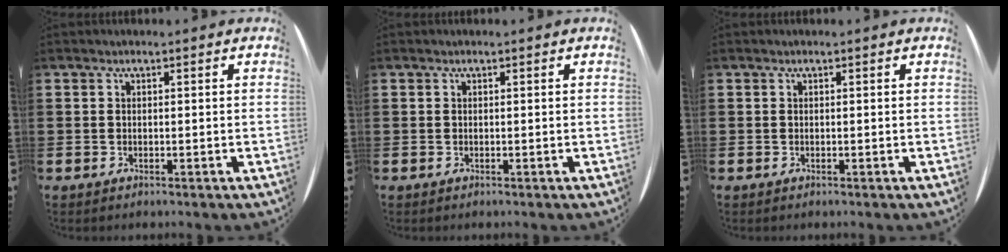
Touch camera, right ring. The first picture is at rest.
{"total": 0.0}
{"total": 0.0}